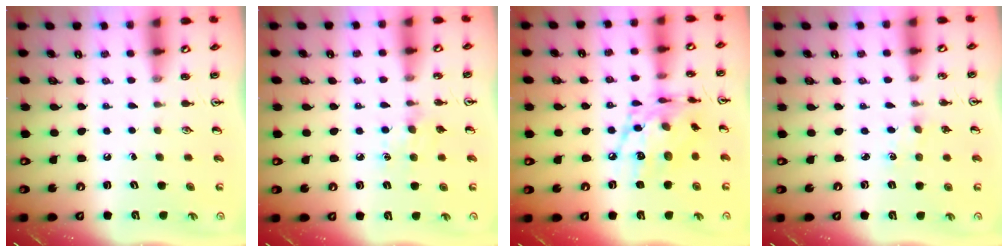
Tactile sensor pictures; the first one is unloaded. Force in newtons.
{"total": 6.1, "press": 6.0, "slide": 0.9}
{"total": 14.8, "press": 14.8, "slide": 1.0}
{"total": 0.8, "press": 0.8, "slide": 0.2}